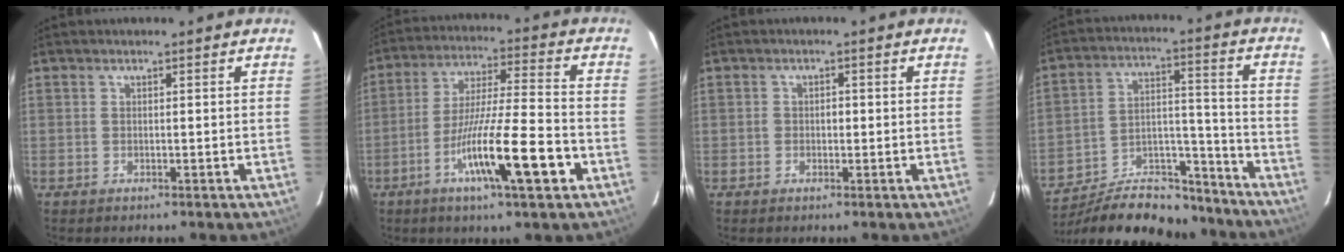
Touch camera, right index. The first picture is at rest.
{"total": 14.6, "force": [-6.0, 0.6, 13.3], "torque": [-0.236, -0.014, -0.105]}
{"total": 1.5, "force": [-0.1, 1.0, 1.0], "torque": [-0.015, 0.003, -0.003]}
{"total": 17.9, "force": [-16.7, 4.2, 4.7], "torque": [-0.093, 0.033, -0.265]}